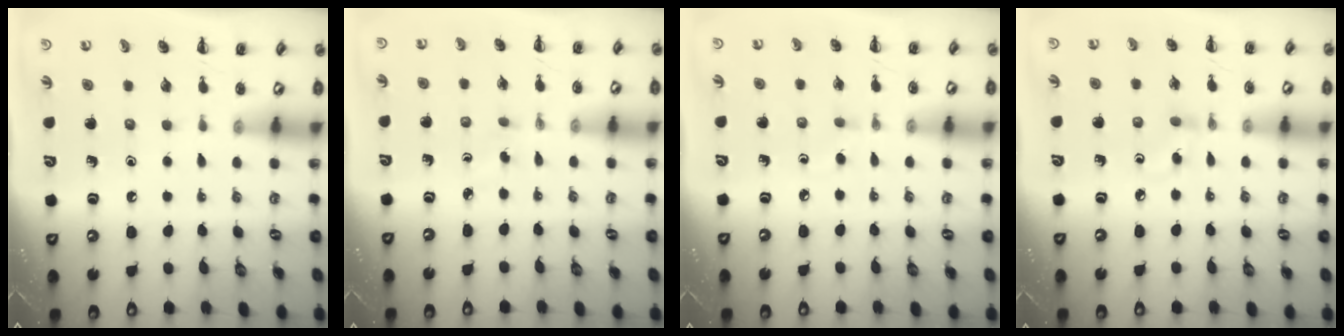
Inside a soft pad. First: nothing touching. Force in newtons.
{"total": 2.3, "press": 2.1, "slide": 0.9}
{"total": 2.0, "press": 1.8, "slide": 0.9}
{"total": 4.5, "press": 4.1, "slide": 1.8}